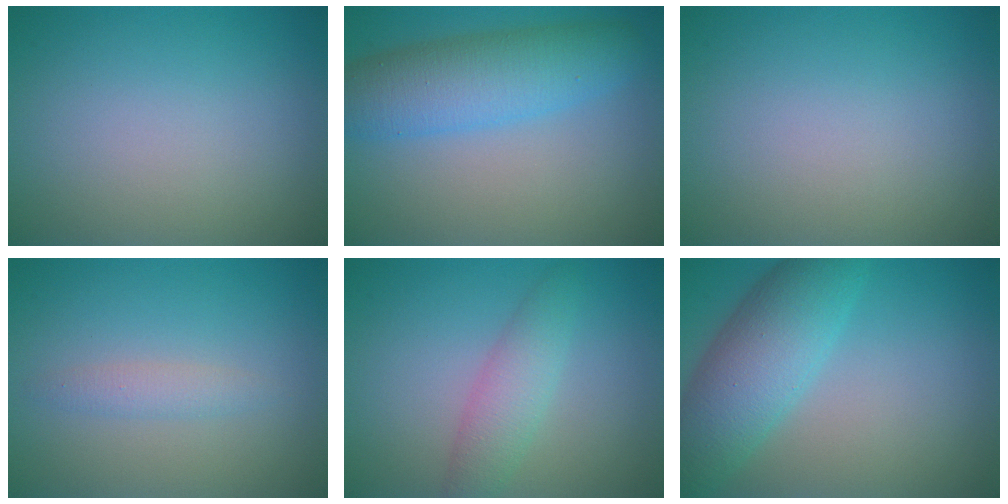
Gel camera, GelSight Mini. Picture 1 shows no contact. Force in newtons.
{"total": 6.5, "press": 6.5, "slide": 0.1}
{"total": 0.0}
{"total": 1.3, "press": 1.3, "slide": 0.1}
{"total": 2.9, "press": 2.9, "slide": 0.0}
{"total": 6.9, "press": 6.9, "slide": 0.2}